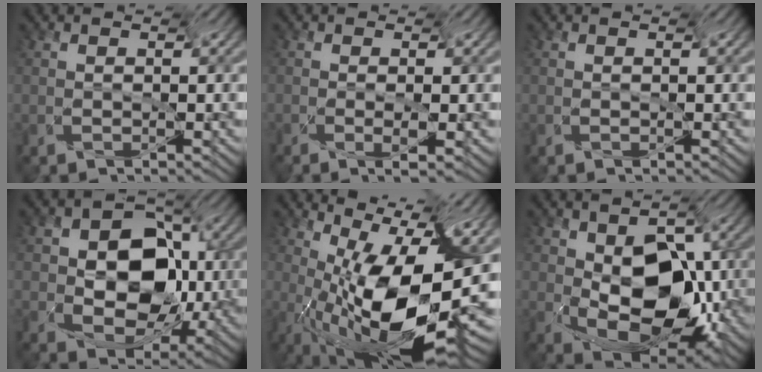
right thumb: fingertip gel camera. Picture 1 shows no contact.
{"total": 1.5, "force": [-1.1, 0.1, 1.0], "torque": [-0.033, 0.007, -0.023]}
{"total": 0.0}
{"total": 11.2, "force": [-3.4, 7.8, 7.2], "torque": [-0.126, -0.002, -0.040]}
{"total": 13.7, "force": [-4.2, 4.1, 12.3], "torque": [-0.203, 0.001, -0.060]}
{"total": 11.3, "force": [-4.7, 6.4, 7.9], "torque": [-0.137, -0.014, -0.069]}